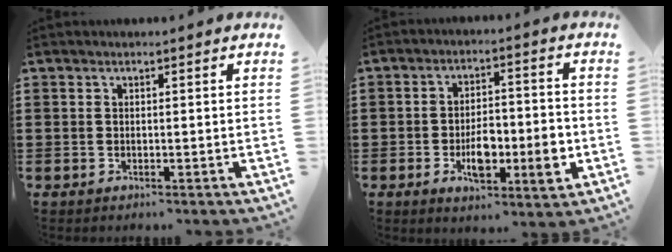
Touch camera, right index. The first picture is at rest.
{"total": 8.4, "force": [-2.1, 3.2, 7.6], "torque": [-0.124, -0.010, -0.037]}